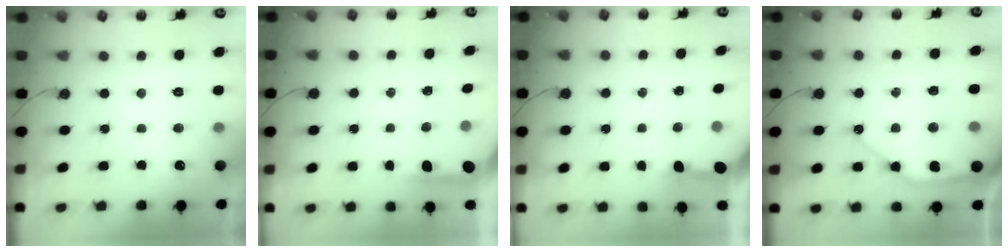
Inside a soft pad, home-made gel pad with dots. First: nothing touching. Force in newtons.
{"total": 3.8, "press": 3.8, "slide": 0.3}
{"total": 3.3, "press": 3.3, "slide": 0.4}
{"total": 12.9, "press": 12.8, "slide": 2.0}